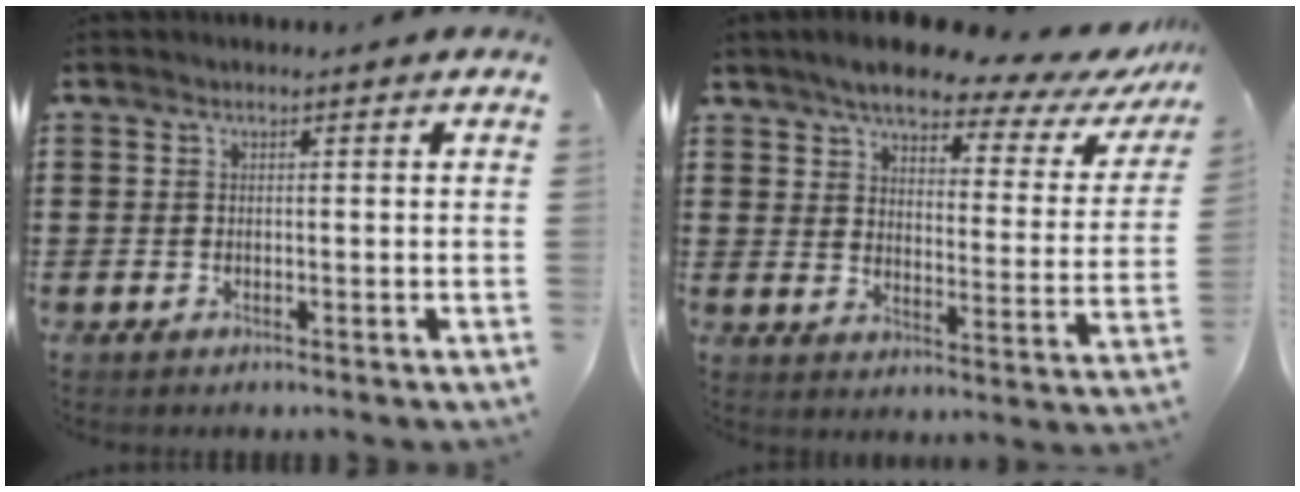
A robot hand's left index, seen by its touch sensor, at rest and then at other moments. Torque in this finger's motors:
{"motor_torque": [2.14, 0.00, 0.70, 0.14]}